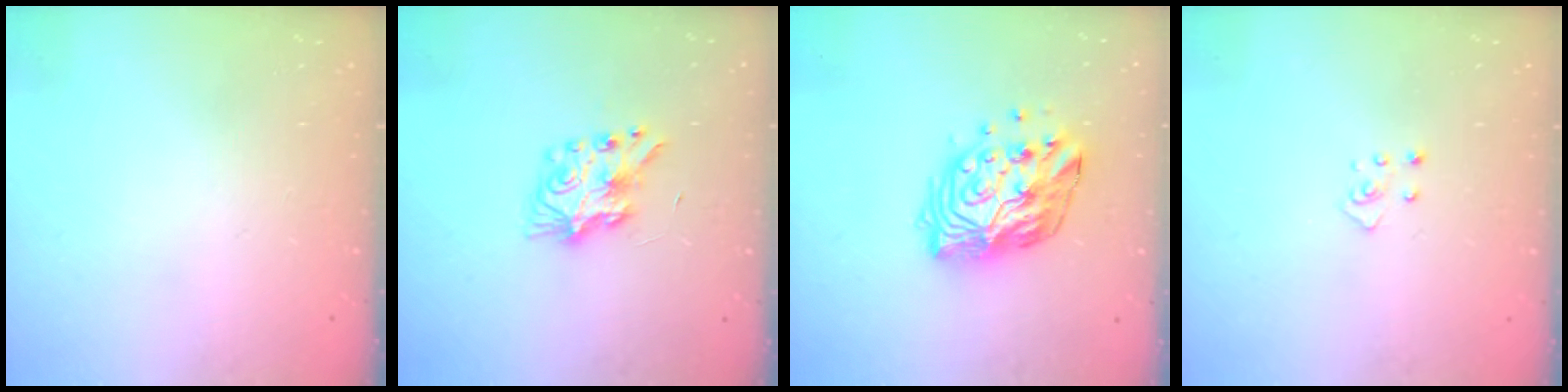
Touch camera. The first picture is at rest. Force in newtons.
{"total": 7.9, "press": 7.9, "slide": 0.7}
{"total": 14.2, "press": 14.2, "slide": 1.3}
{"total": 2.8, "press": 2.8, "slide": 0.3}